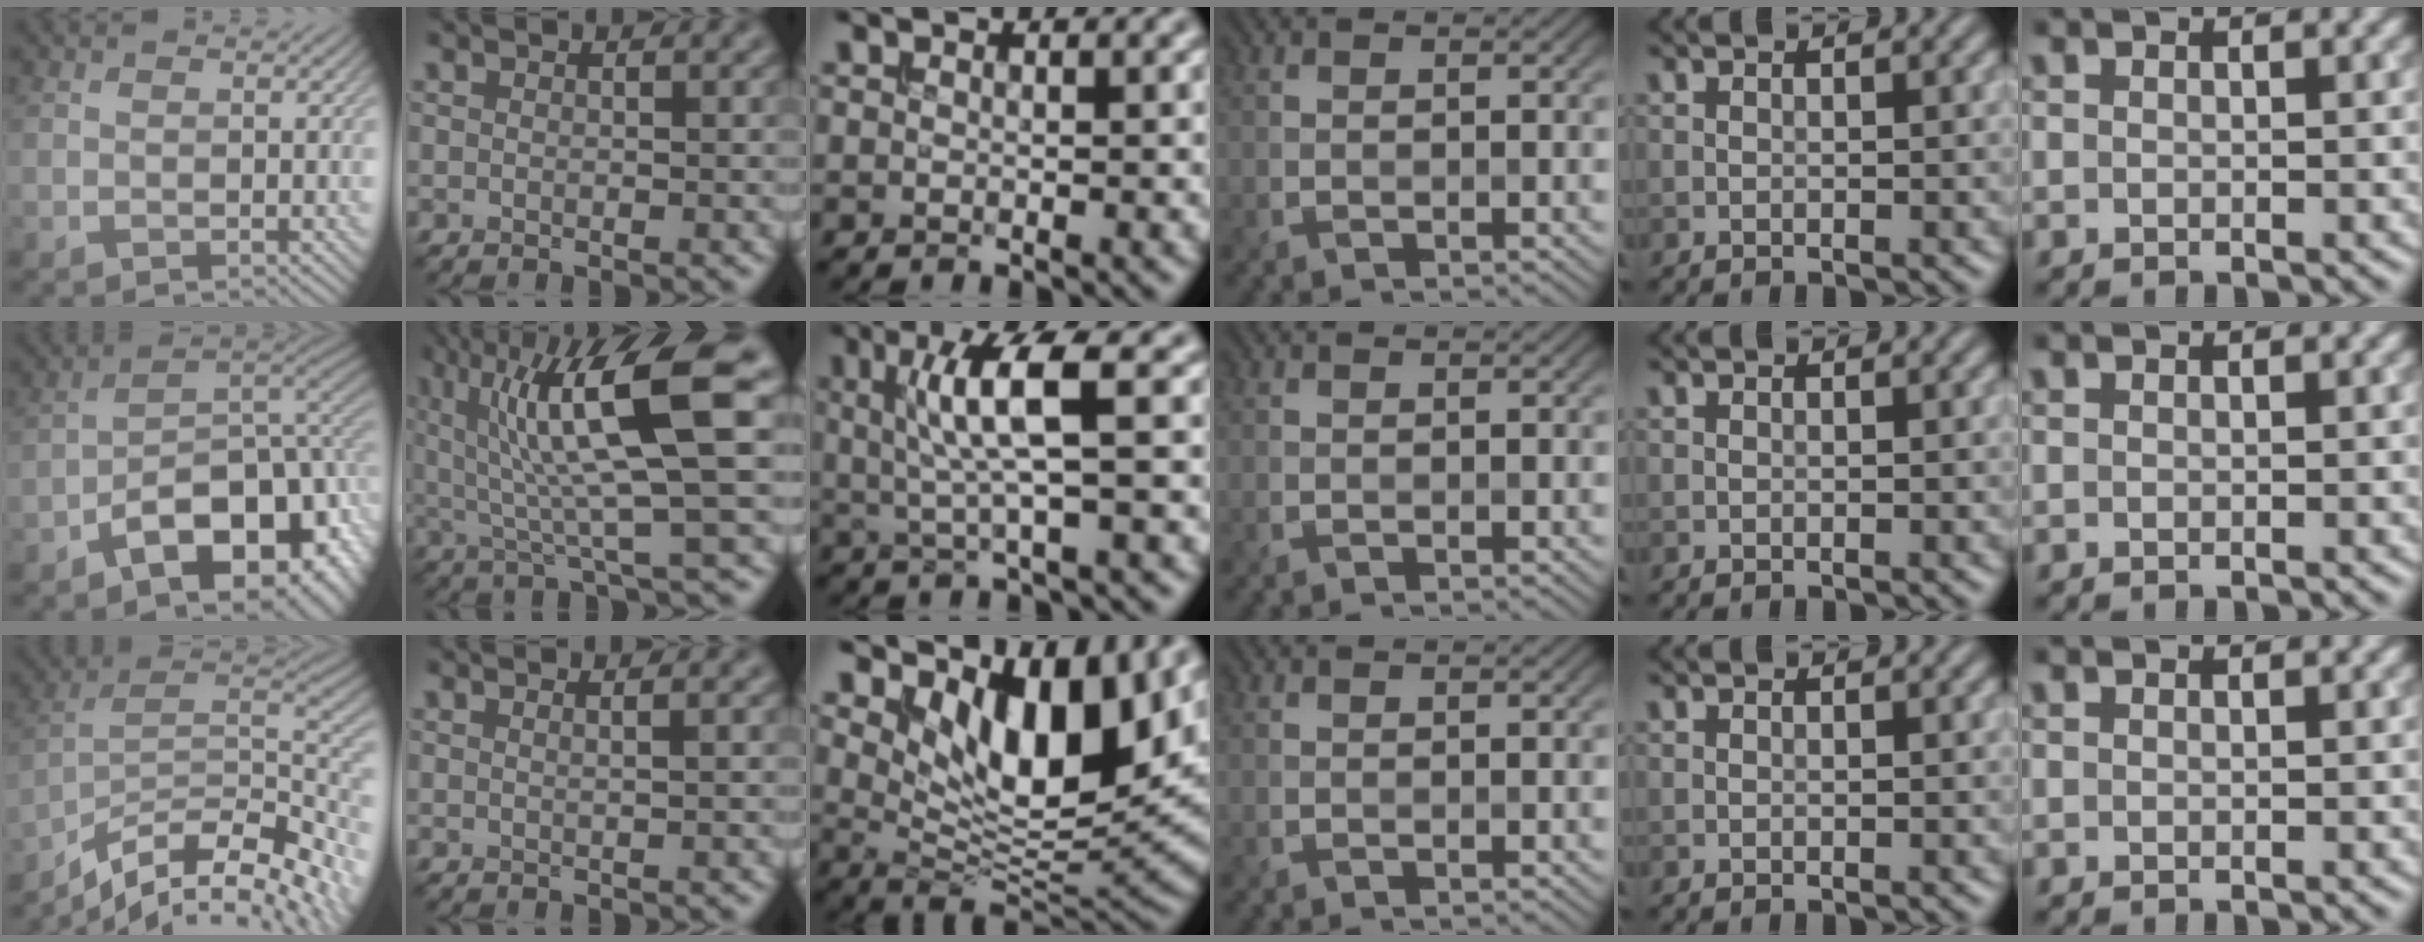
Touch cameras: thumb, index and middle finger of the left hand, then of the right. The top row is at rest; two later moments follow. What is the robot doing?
{"motion": "extract", "object": "bucket"}